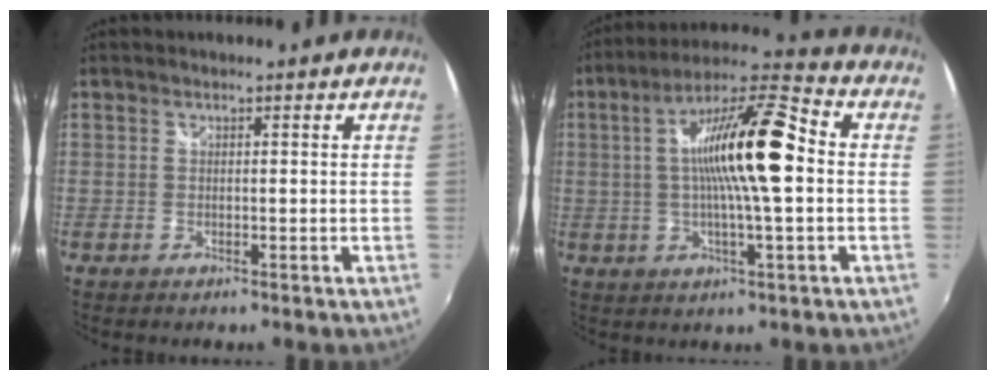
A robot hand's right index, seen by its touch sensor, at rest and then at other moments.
{"total": 15.7, "force": [0.7, 2.6, 15.5], "torque": [-0.274, 0.016, 0.001]}